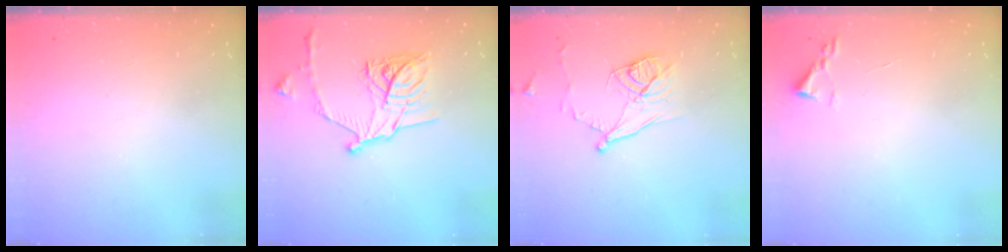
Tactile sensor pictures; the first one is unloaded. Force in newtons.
{"total": 16.7, "press": 16.6, "slide": 0.6}
{"total": 11.3, "press": 11.0, "slide": 2.3}
{"total": 1.8, "press": 1.7, "slide": 0.2}